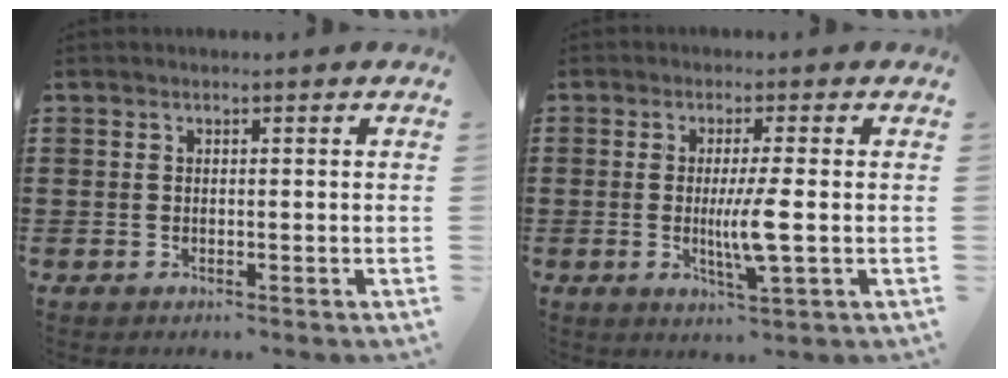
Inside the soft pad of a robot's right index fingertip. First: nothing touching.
{"total": 5.8, "force": [-0.6, 0.3, 5.7], "torque": [-0.114, -0.016, -0.017]}